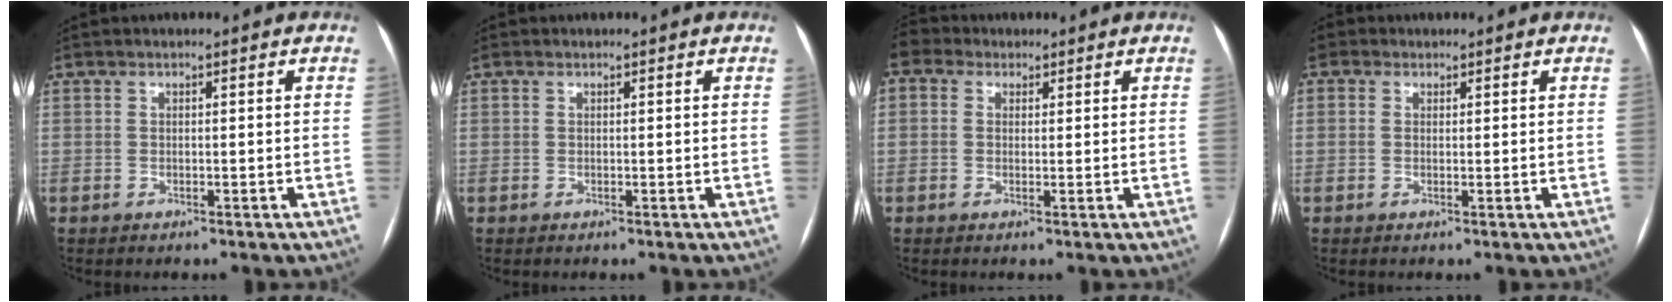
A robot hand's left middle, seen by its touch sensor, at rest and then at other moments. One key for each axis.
{"total": 0.0}
{"total": 2.2, "fx": 0.2, "fy": 2.1, "fz": 0.5, "tx": -0.024, "ty": 0.034, "tz": 0.022}
{"total": 1.6, "fx": -1.3, "fy": 0.7, "fz": -0.4, "tx": -0.005, "ty": 0.018, "tz": -0.010}